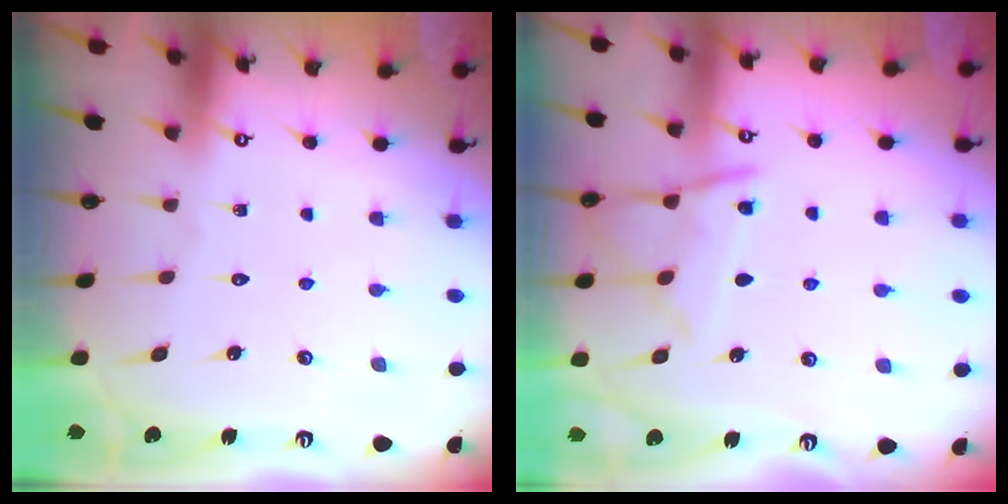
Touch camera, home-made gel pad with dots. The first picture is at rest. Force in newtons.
{"total": 10.5, "press": 10.4, "slide": 1.0}